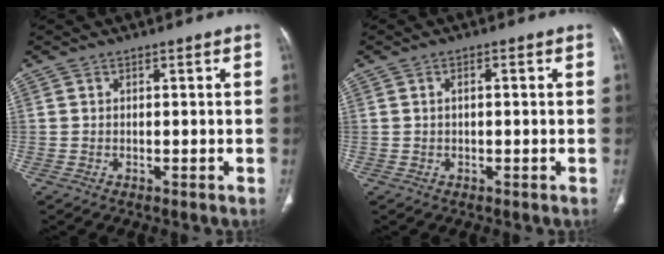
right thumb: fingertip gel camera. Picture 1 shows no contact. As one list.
[{"total": 1.2, "force": [0.1, 0.6, 1.1], "torque": [-0.025, 0.006, 0.003]}]